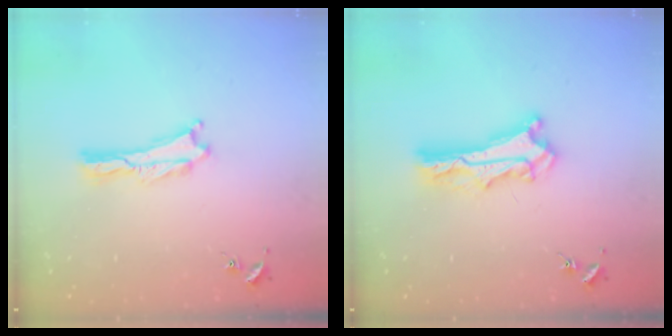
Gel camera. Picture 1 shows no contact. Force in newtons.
{"total": 7.4, "press": 7.3, "slide": 0.6}